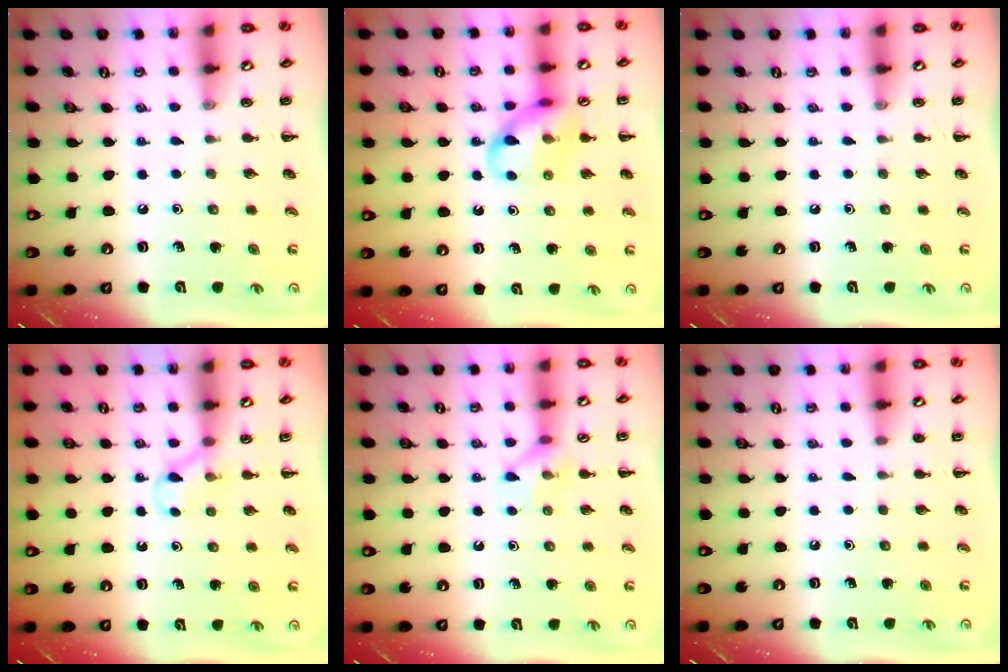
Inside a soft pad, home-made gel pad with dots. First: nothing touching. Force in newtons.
{"total": 11.5, "press": 11.3, "slide": 1.8}
{"total": 0.0}
{"total": 4.5, "press": 4.2, "slide": 1.6}
{"total": 7.4, "press": 7.4, "slide": 0.5}
{"total": 0.5, "press": 0.5, "slide": 0.1}